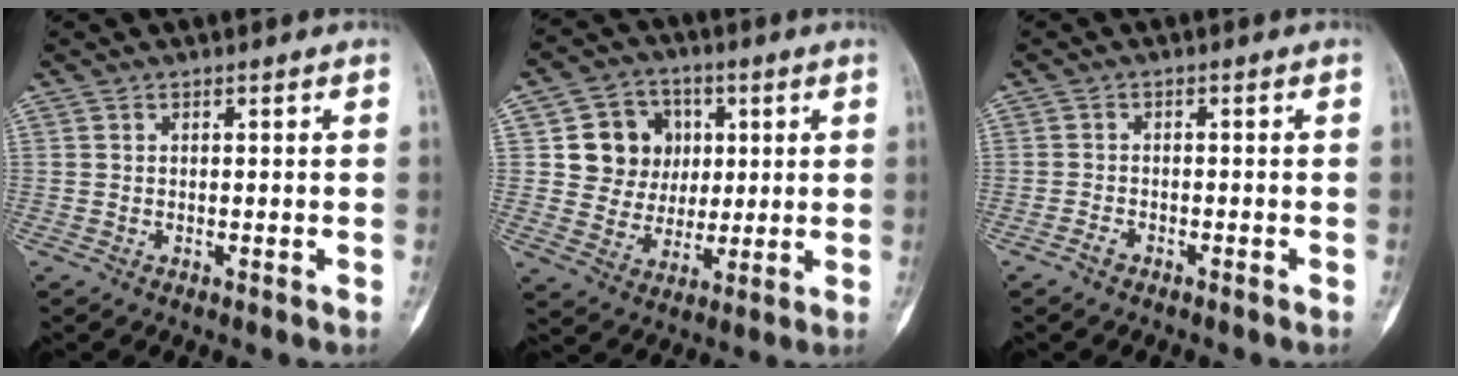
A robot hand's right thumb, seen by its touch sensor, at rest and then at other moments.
{"total": 11.4, "force": [2.6, 10.4, 4.0], "torque": [-0.014, 0.001, 0.048]}
{"total": 1.5, "force": [-1.2, 0.7, 0.5], "torque": [-0.015, 0.005, -0.025]}